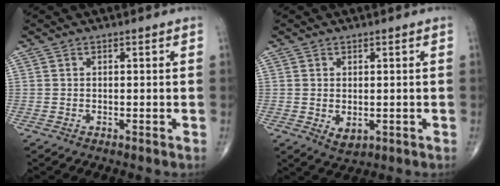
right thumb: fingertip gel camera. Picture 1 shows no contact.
{"total": 3.1, "force": [-0.4, 2.0, 2.3], "torque": [-0.030, -0.007, 0.004]}